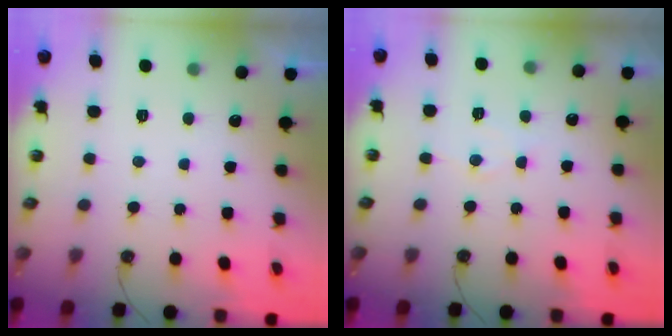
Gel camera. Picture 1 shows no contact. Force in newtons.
{"total": 5.4, "press": 5.4, "slide": 0.6}